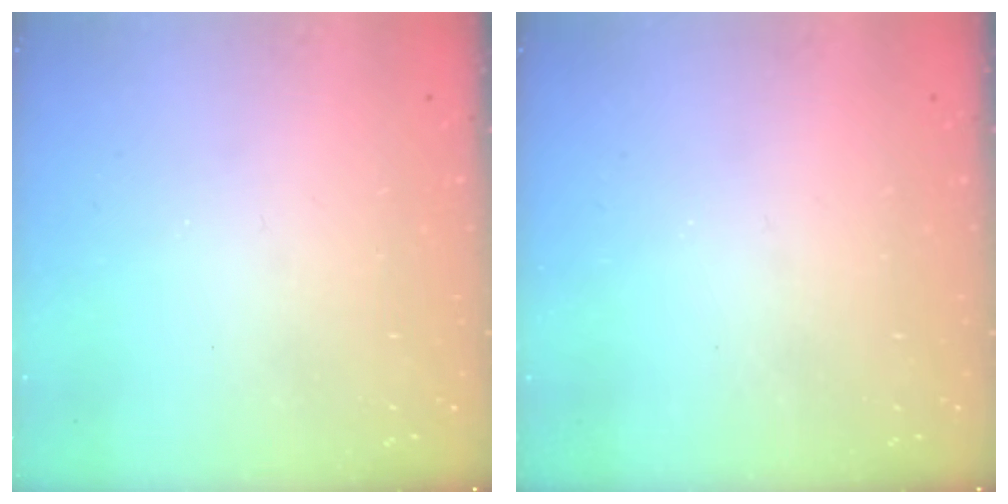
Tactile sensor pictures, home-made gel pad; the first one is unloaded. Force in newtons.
{"total": 0.0}